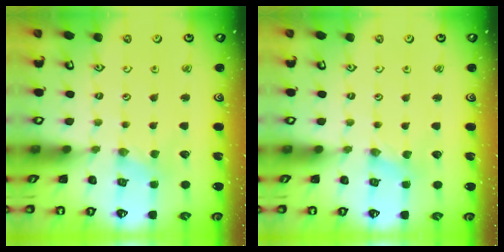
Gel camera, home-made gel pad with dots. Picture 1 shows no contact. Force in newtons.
{"total": 0.0}